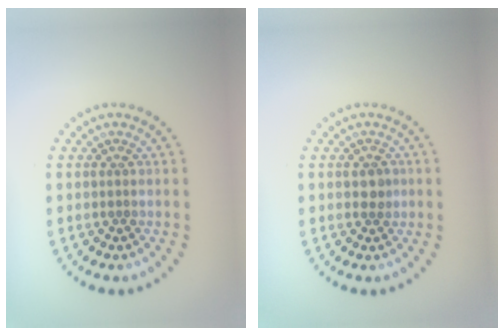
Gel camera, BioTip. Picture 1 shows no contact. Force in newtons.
{"total": 1.3, "press": 1.3, "slide": 0.3}